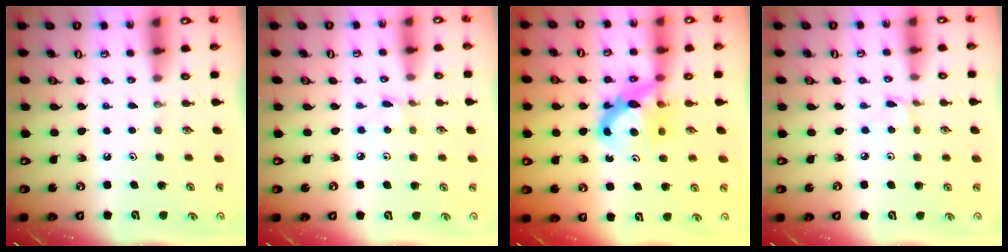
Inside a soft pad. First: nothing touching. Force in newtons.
{"total": 1.1, "press": 1.1, "slide": 0.1}
{"total": 7.5, "press": 7.4, "slide": 0.7}
{"total": 1.6, "press": 1.6, "slide": 0.2}